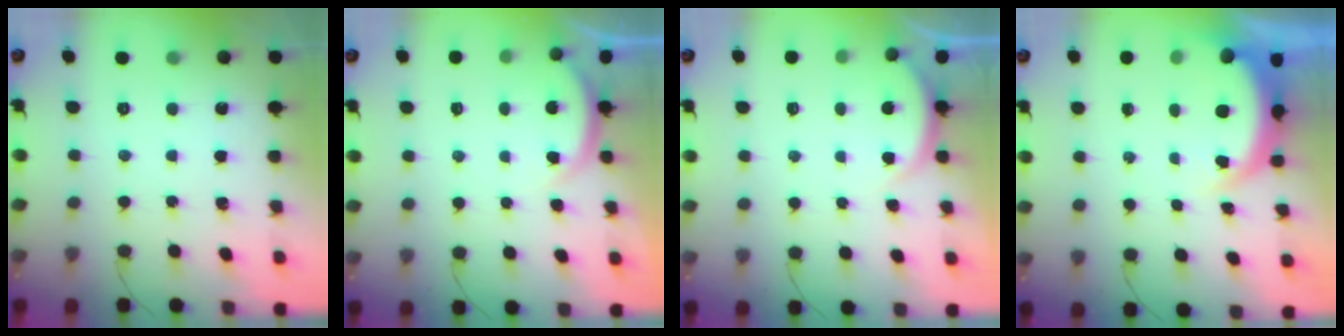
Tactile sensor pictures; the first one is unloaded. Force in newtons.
{"total": 2.8, "press": 2.8, "slide": 0.6}
{"total": 2.8, "press": 2.8, "slide": 0.4}
{"total": 4.7, "press": 4.6, "slide": 0.8}